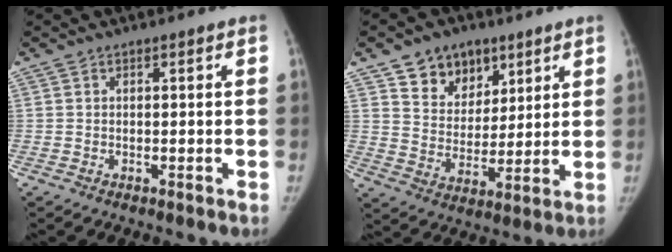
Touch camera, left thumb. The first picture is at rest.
{"total": 11.2, "force": [6.8, 8.0, 3.9], "torque": [-0.022, -0.036, 0.119]}